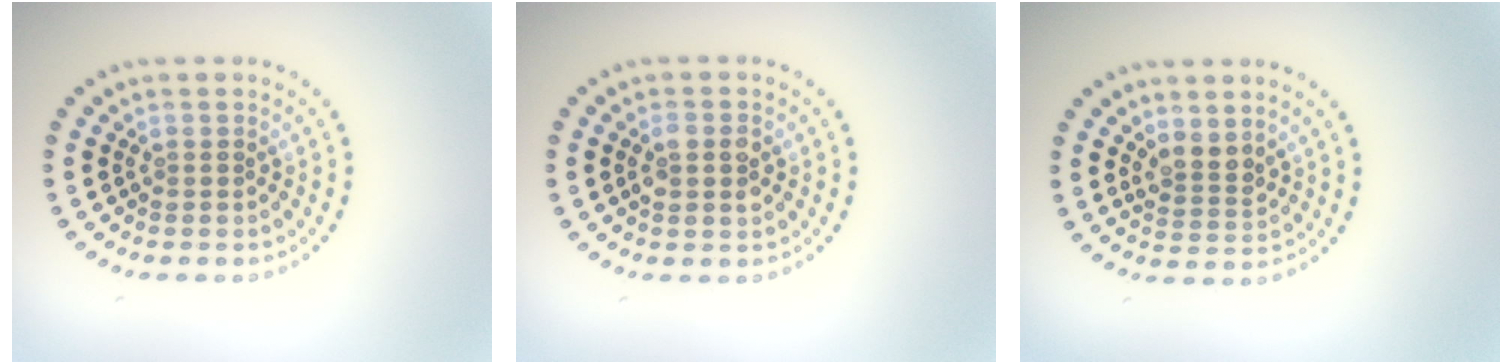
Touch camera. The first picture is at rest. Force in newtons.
{"total": 2.0, "press": 2.0, "slide": 0.3}
{"total": 2.0, "press": 1.7, "slide": 1.2}